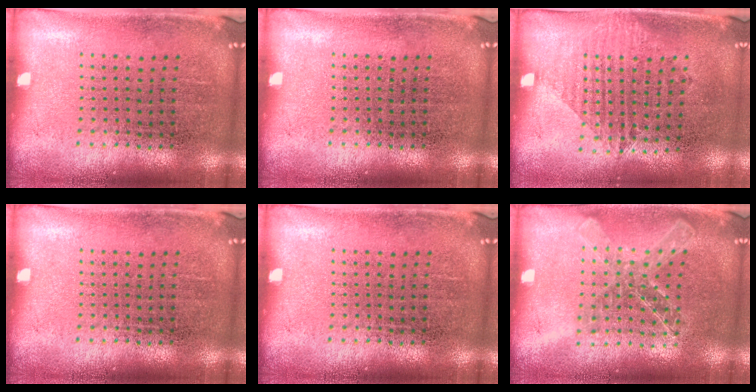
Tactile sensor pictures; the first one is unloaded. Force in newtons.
{"total": 0.0}
{"total": 1.1, "press": 1.0, "slide": 0.5}
{"total": 0.0}
{"total": 0.0}
{"total": 1.5, "press": 1.3, "slide": 0.6}